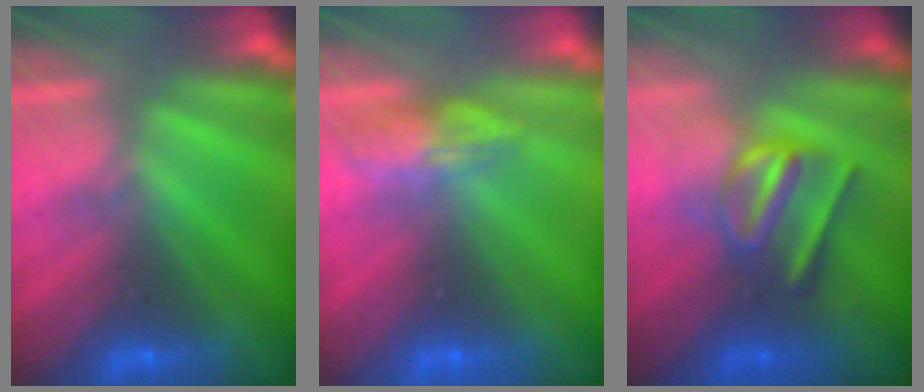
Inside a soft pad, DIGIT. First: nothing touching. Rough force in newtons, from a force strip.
{"total": 2.5}
{"total": 2.9}